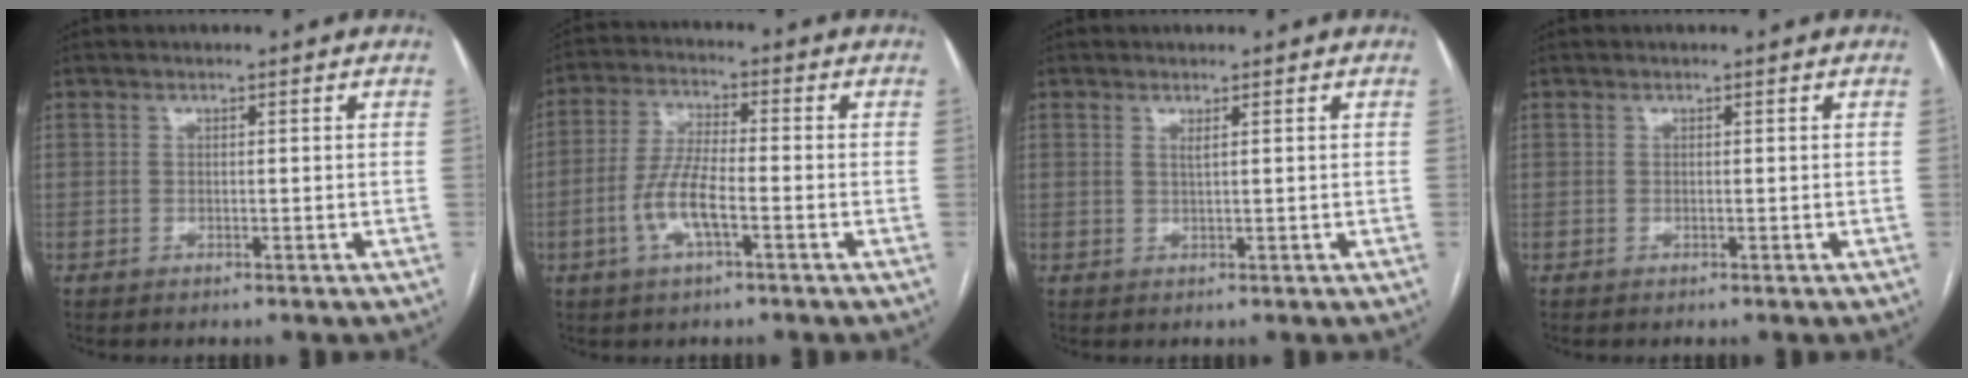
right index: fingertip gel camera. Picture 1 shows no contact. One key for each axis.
{"total": 7.6, "fx": -2.6, "fy": 1.7, "fz": 7.0, "tx": -0.148, "ty": 0.004, "tz": -0.052}
{"total": 1.0, "fx": 0.5, "fy": 0.0, "fz": 0.8, "tx": -0.020, "ty": -0.005, "tz": 0.011}
{"total": 0.0}